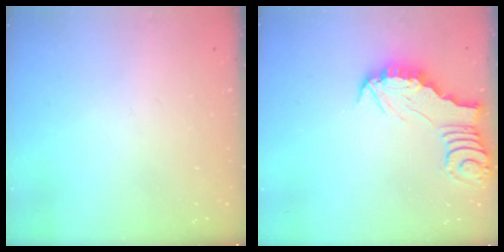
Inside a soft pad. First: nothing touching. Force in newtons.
{"total": 2.9, "press": 2.9, "slide": 0.2}